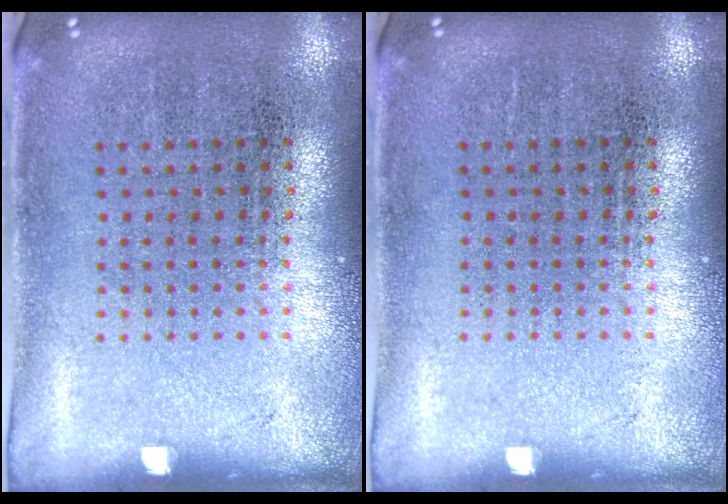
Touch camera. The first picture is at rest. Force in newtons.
{"total": 0.0}